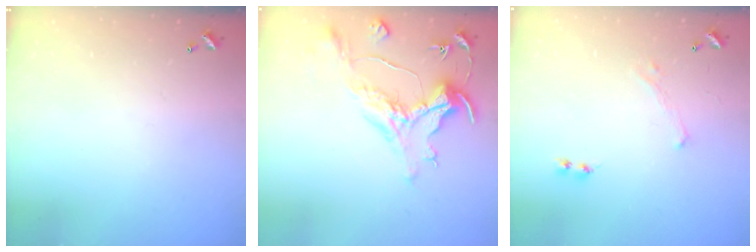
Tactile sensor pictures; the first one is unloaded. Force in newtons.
{"total": 1.5, "press": 0.8, "slide": 1.2}
{"total": 0.0}